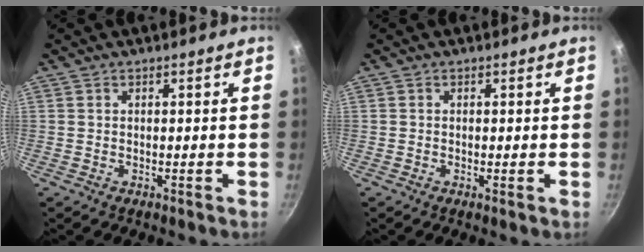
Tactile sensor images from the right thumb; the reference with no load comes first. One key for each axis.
{"total": 0.8, "fx": -0.2, "fy": 0.1, "fz": 0.7, "tx": -0.019, "ty": -0.004, "tz": -0.004}